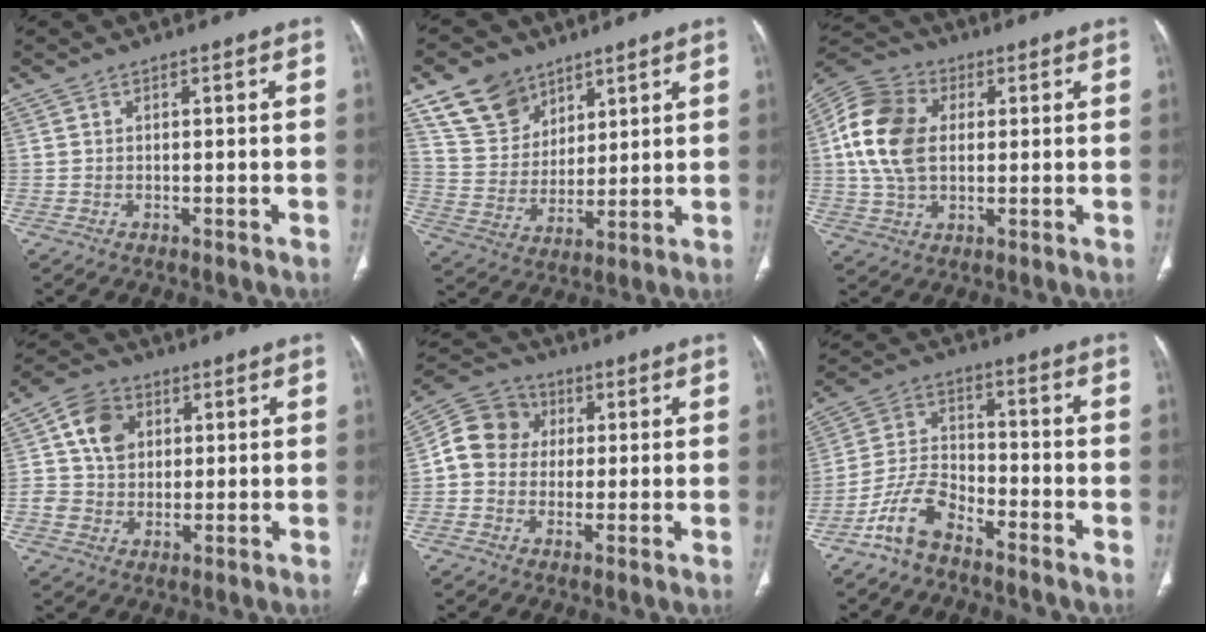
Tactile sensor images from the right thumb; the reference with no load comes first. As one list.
[{"total": 11.8, "force": [7.8, 8.1, 3.4], "torque": [-0.036, -0.039, 0.157]}, {"total": 13.9, "force": [1.7, 9.6, 10.0], "torque": [-0.190, 0.013, 0.025]}, {"total": 8.8, "force": [2.4, 7.1, 4.5], "torque": [-0.049, -0.001, 0.040]}, {"total": 9.7, "force": [0.9, 8.8, 4.1], "torque": [-0.058, 0.022, 0.002]}, {"total": 8.7, "force": [-6.3, 3.8, 4.6], "torque": [-0.096, 0.046, -0.133]}]